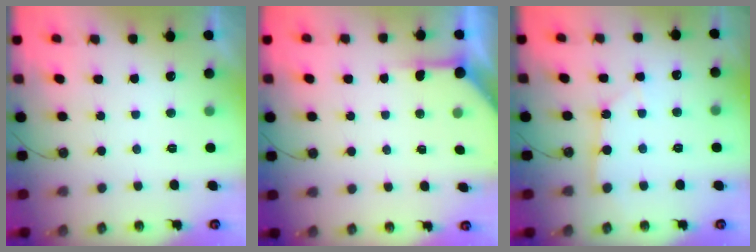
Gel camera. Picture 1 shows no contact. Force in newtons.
{"total": 4.2, "press": 4.2, "slide": 0.4}
{"total": 3.0, "press": 3.0, "slide": 0.2}